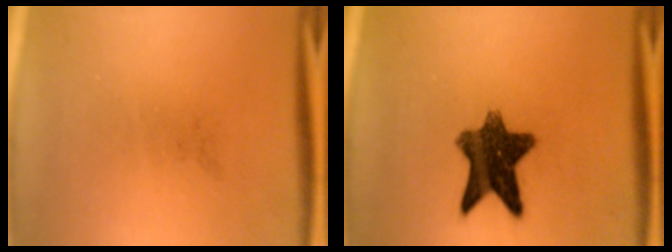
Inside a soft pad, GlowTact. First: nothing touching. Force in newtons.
{"total": 10.6}